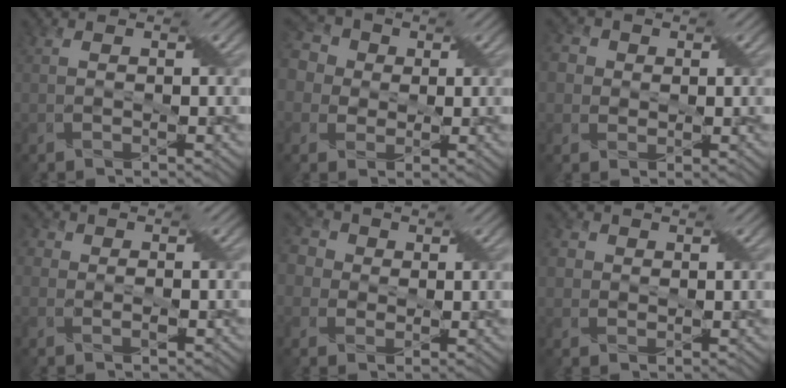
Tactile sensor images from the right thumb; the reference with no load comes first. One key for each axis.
{"total": 9.2, "fx": 2.4, "fy": 7.8, "fz": 4.3, "tx": -0.141, "ty": 0.037, "tz": 0.016}
{"total": 5.7, "fx": 1.7, "fy": 5.0, "fz": 2.2, "tx": -0.070, "ty": 0.022, "tz": 0.011}
{"total": 3.3, "fx": 0.2, "fy": 2.8, "fz": 1.7, "tx": -0.011, "ty": 0.006, "tz": -0.029}
{"total": 6.3, "fx": 1.5, "fy": 5.5, "fz": 2.8, "tx": -0.086, "ty": 0.026, "tz": -0.001}
{"total": 3.7, "fx": 1.2, "fy": 3.3, "fz": 1.3, "tx": -0.038, "ty": 0.009, "tz": 0.008}